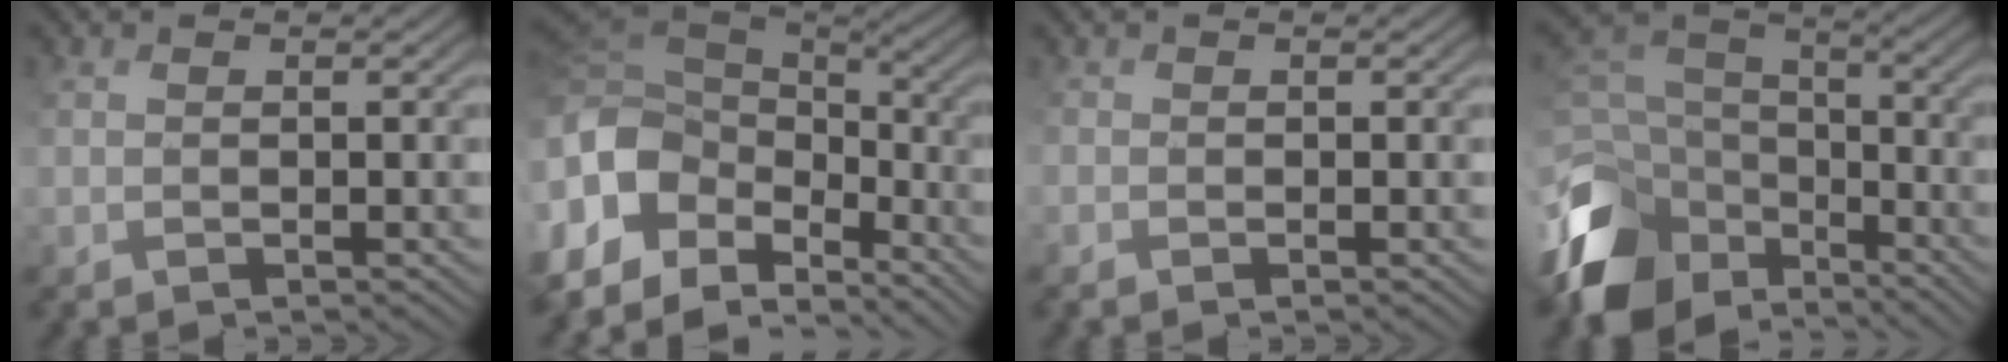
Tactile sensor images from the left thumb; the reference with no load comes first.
{"total": 13.4, "force": [-4.5, 9.2, 8.5], "torque": [-0.244, -0.011, -0.067]}
{"total": 1.0, "force": [-0.9, 0.4, -0.1], "torque": [-0.001, -0.008, -0.016]}
{"total": 12.8, "force": [-7.0, 8.6, 6.4], "torque": [-0.189, -0.032, -0.124]}